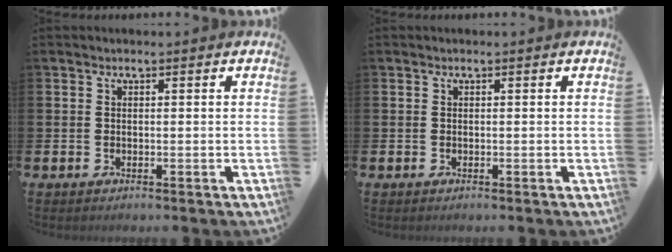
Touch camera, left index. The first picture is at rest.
{"total": 0.0}